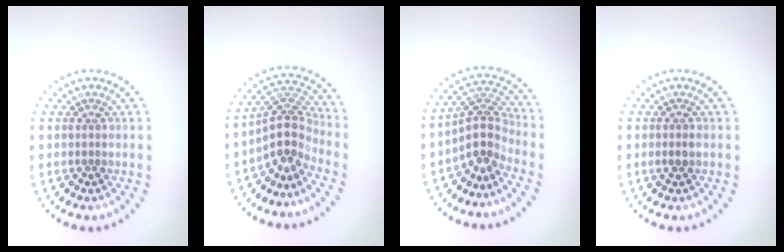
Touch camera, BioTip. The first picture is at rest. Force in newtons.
{"total": 4.1, "press": 3.0, "slide": 2.8}
{"total": 3.6, "press": 2.5, "slide": 2.6}
{"total": 0.8, "press": 0.7, "slide": 0.4}